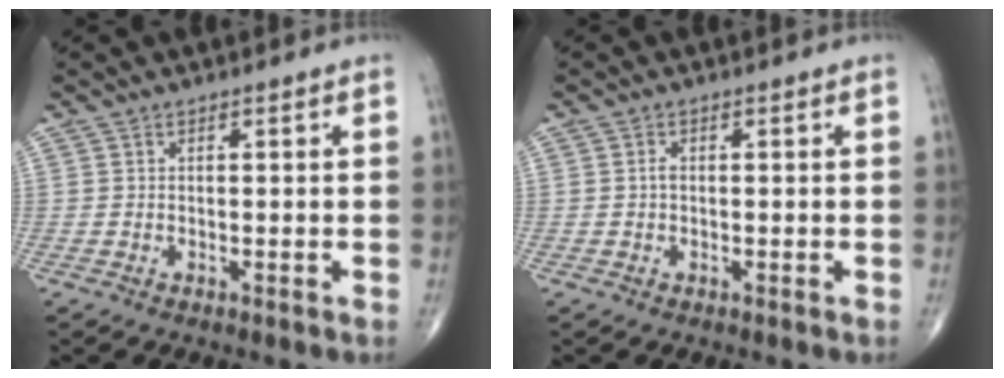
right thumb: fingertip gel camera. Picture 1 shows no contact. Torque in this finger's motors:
{"motor_torque": [-0.10, -0.10, 0.13, -0.01, 0.02]}